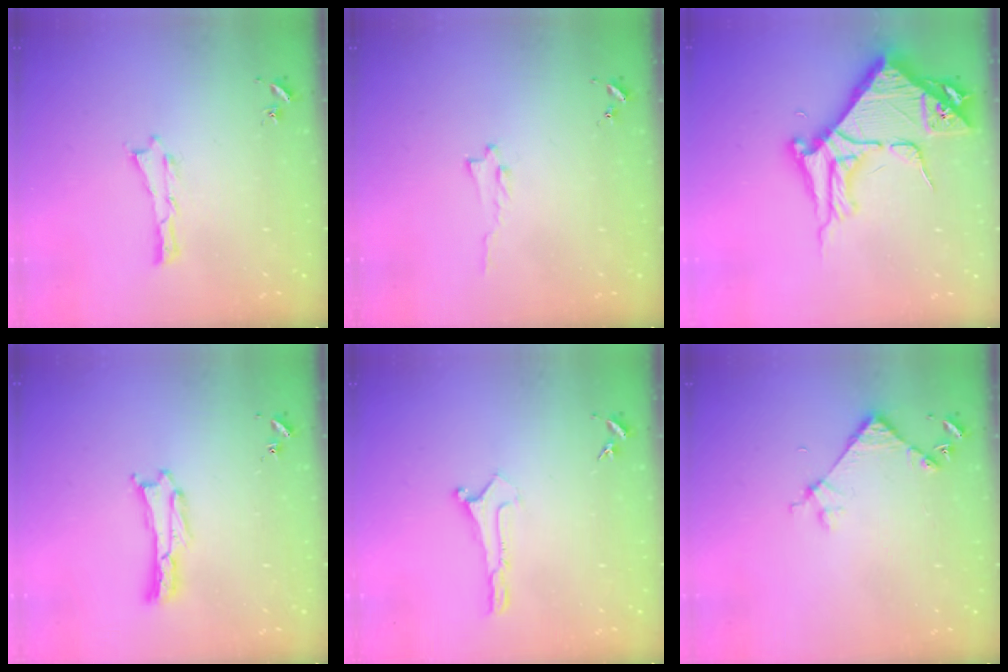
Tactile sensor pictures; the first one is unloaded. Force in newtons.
{"total": 0.6, "press": 0.6, "slide": 0.1}
{"total": 9.5, "press": 9.5, "slide": 1.1}
{"total": 0.0}
{"total": 0.0}
{"total": 4.2, "press": 4.2, "slide": 0.3}